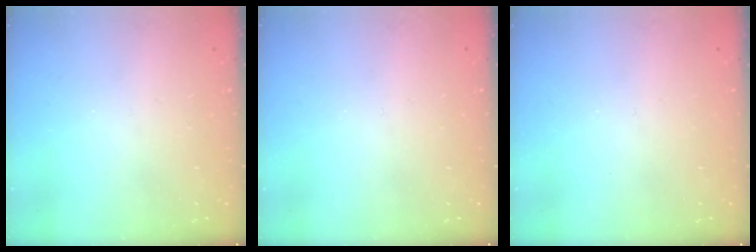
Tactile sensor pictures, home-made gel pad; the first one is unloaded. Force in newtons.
{"total": 0.0}
{"total": 0.0}